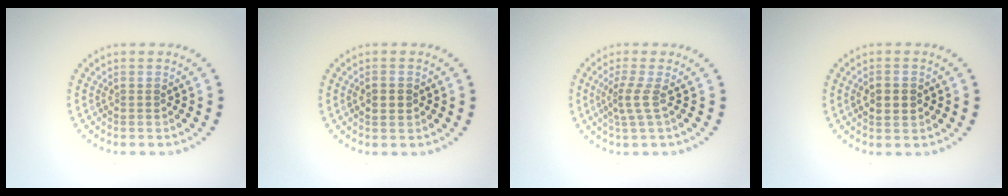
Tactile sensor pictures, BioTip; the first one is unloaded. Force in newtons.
{"total": 1.4, "press": 1.4, "slide": 0.1}
{"total": 2.0, "press": 1.4, "slide": 1.5}
{"total": 2.8, "press": 2.8, "slide": 0.2}